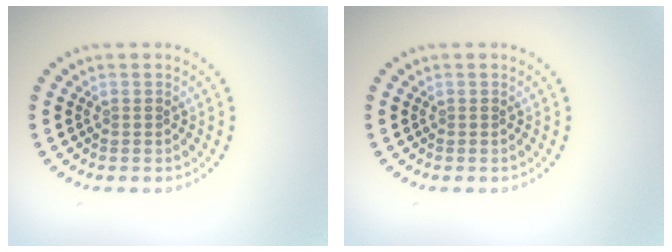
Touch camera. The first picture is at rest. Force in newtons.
{"total": 0.0}